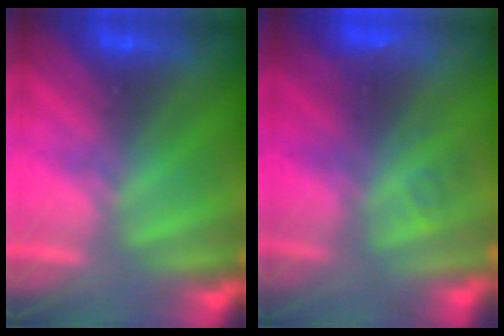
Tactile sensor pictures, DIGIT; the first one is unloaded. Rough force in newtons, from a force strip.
{"total": 4.6}